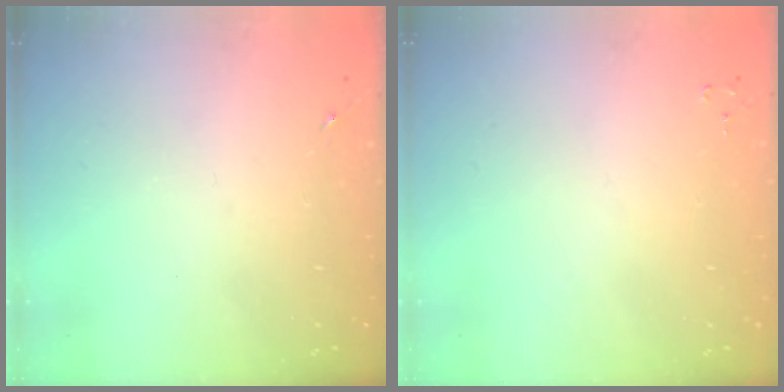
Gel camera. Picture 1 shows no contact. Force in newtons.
{"total": 2.2, "press": 2.2, "slide": 0.2}